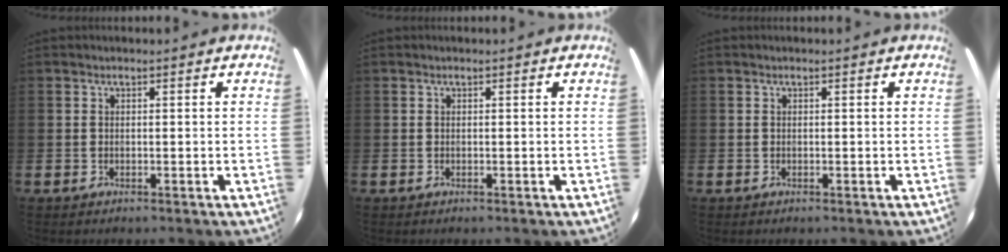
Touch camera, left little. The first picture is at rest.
{"total": 0.0}
{"total": 0.0}